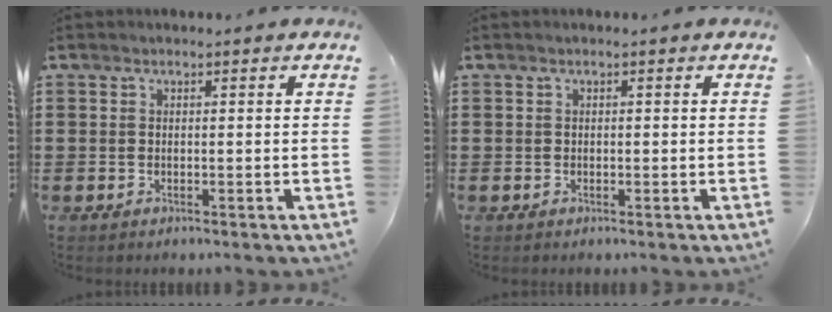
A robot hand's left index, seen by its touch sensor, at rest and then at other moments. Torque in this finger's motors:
{"motor_torque": [-0.06, 0.04, 0.06, -0.01]}